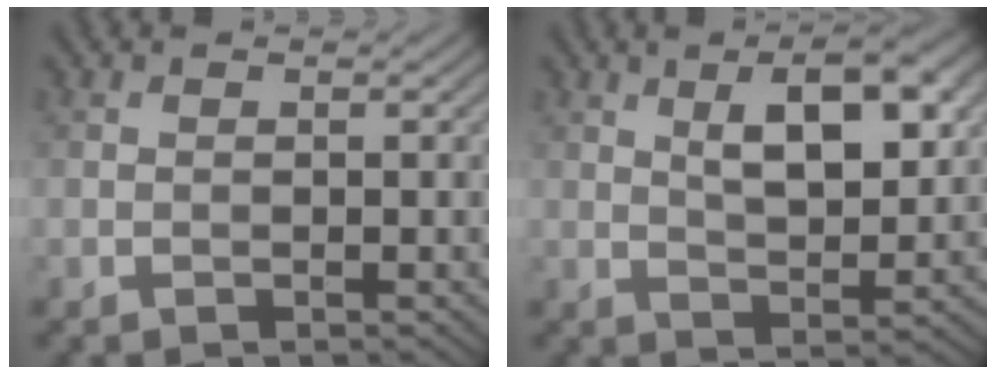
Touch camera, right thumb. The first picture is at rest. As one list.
[{"total": 8.7, "force": [3.2, 3.6, 7.2], "torque": [-0.110, 0.009, 0.051]}]